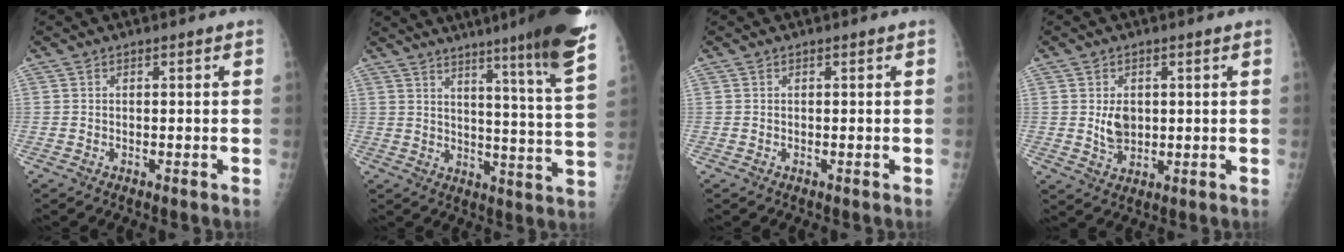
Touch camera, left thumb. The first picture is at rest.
{"total": 20.0, "force": [14.1, -0.4, 14.2], "torque": [-0.180, -0.095, 0.181]}
{"total": 0.0}
{"total": 4.6, "force": [0.8, 3.2, 3.1], "torque": [-0.039, -0.010, 0.022]}